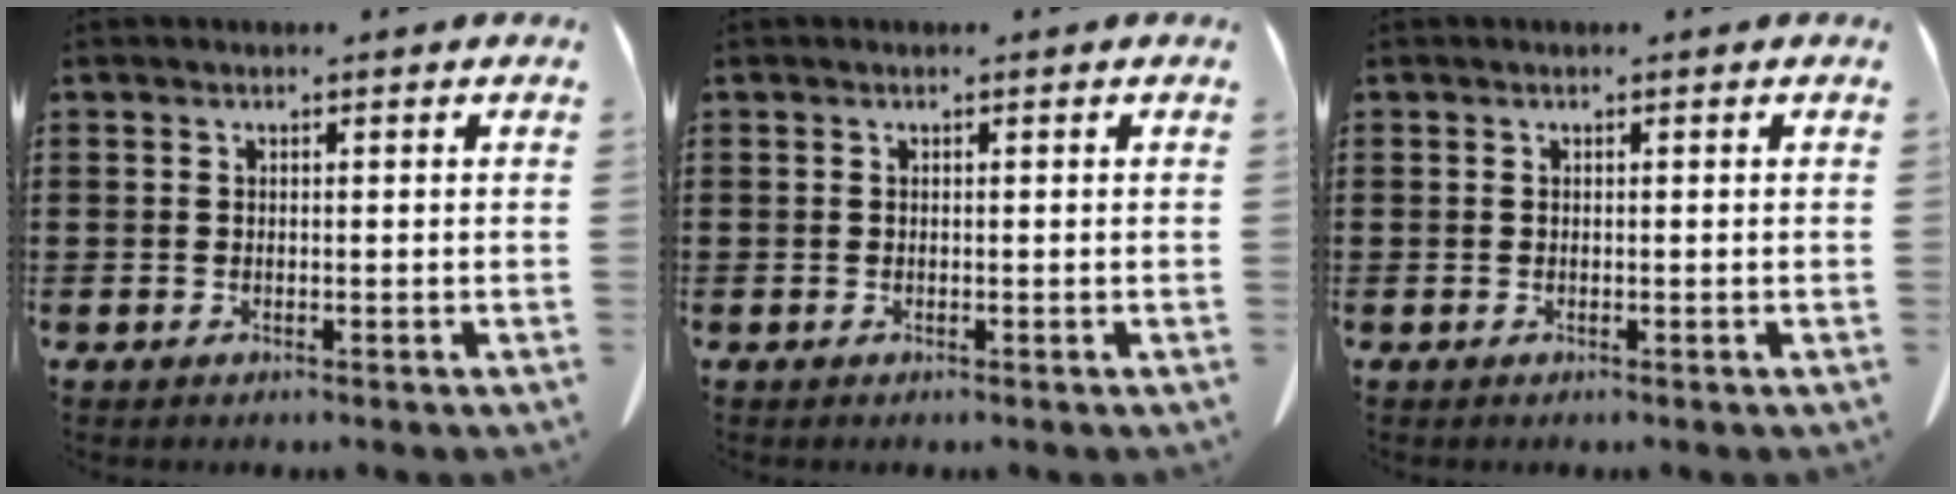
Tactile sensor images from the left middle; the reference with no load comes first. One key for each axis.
{"total": 0.0}
{"total": 0.0}